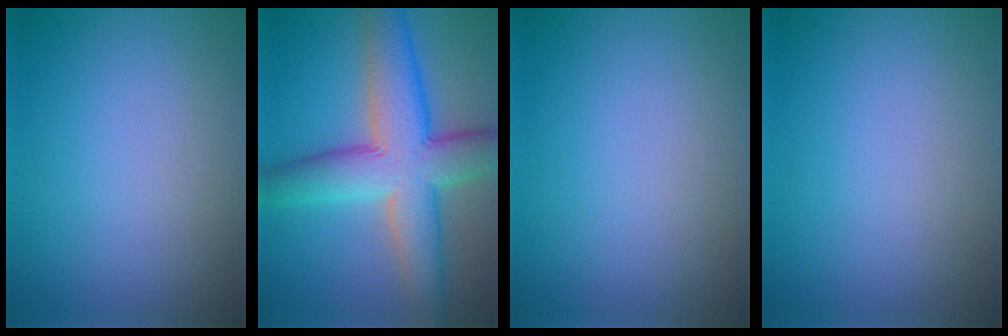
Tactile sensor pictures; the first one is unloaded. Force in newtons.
{"total": 9.6, "press": 9.6, "slide": 0.4}
{"total": 0.0}
{"total": 0.0}